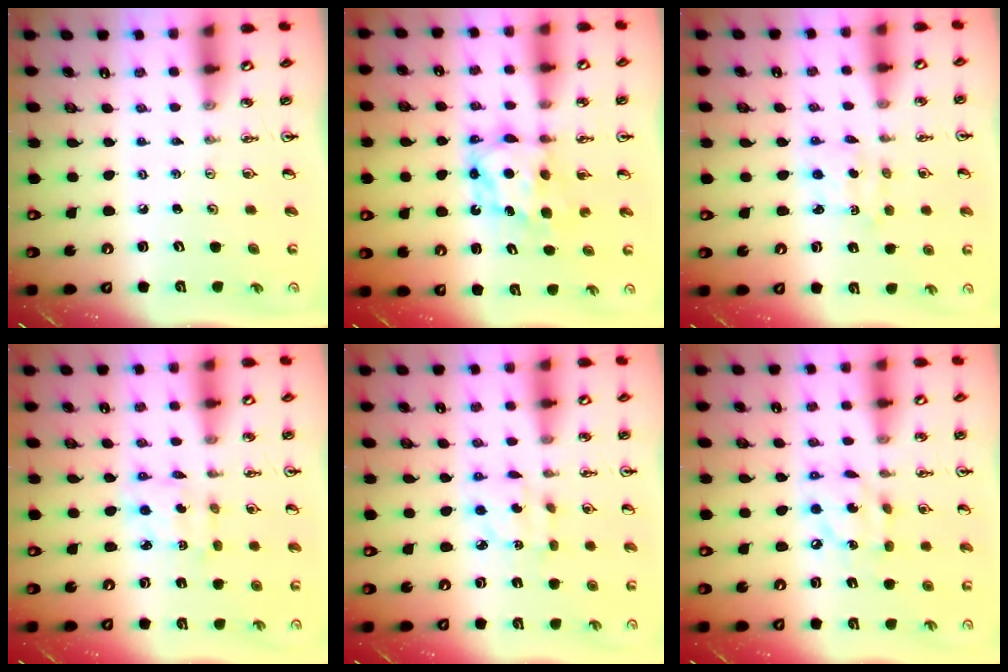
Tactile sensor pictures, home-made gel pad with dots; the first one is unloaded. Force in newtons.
{"total": 6.1, "press": 6.1, "slide": 0.3}
{"total": 2.1, "press": 2.1, "slide": 0.4}
{"total": 2.4, "press": 2.4, "slide": 0.2}
{"total": 3.3, "press": 3.3, "slide": 0.2}
{"total": 9.6, "press": 9.6, "slide": 0.5}